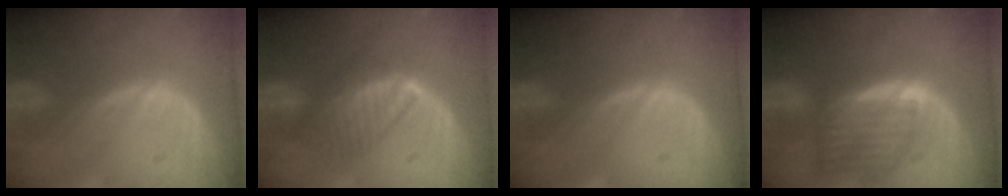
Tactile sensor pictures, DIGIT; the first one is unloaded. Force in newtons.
{"total": 5.7, "press": 5.6, "slide": 0.6}
{"total": 0.0}
{"total": 8.0, "press": 7.2, "slide": 3.4}